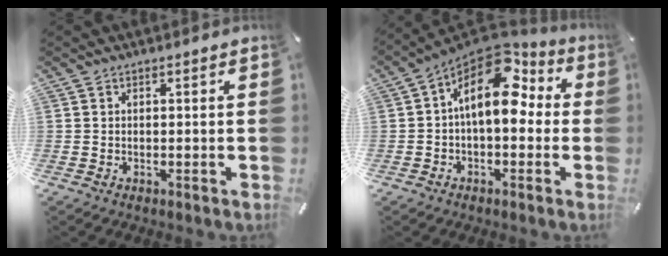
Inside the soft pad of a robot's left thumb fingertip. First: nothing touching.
{"total": 14.9, "force": [3.9, 8.3, 11.8], "torque": [-0.199, -0.026, 0.059]}